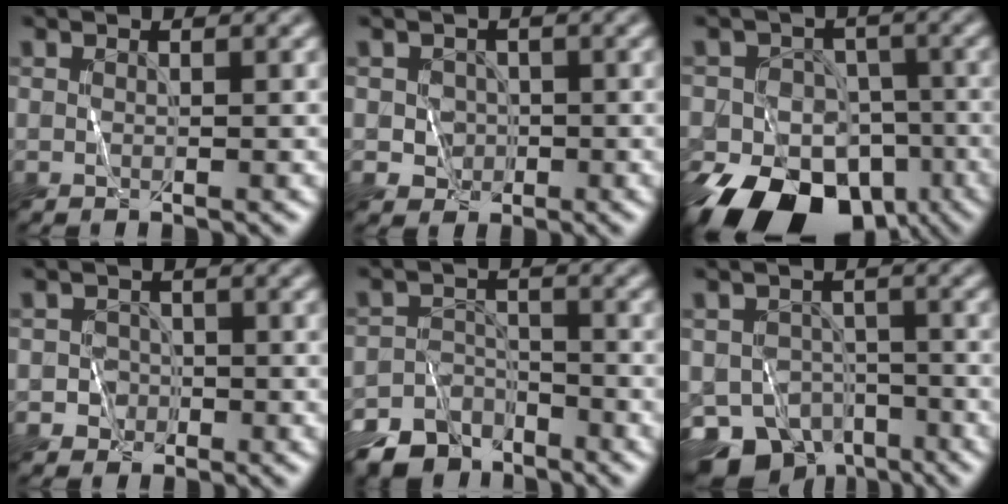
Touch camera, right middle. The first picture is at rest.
{"total": 1.9, "force": [-0.3, 1.8, 0.6], "torque": [-0.003, 0.000, -0.009]}
{"total": 15.5, "force": [-9.3, 10.7, 6.2], "torque": [-0.078, -0.032, -0.168]}
{"total": 1.7, "force": [-0.8, 1.5, 0.0], "torque": [0.013, 0.007, -0.016]}
{"total": 7.3, "force": [-5.8, 4.2, 1.3], "torque": [-0.008, -0.012, -0.092]}
{"total": 8.9, "force": [-5.7, 5.6, 3.8], "torque": [-0.066, -0.027, -0.091]}